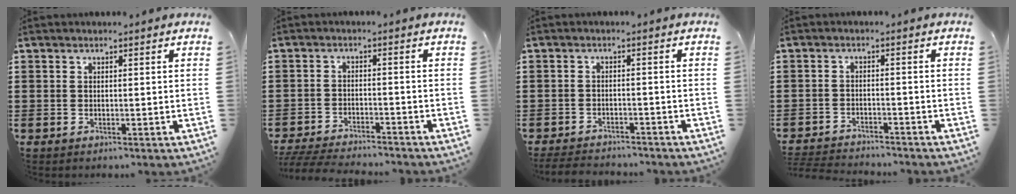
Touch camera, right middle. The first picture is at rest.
{"total": 4.4, "force": [-4.3, 0.2, 0.8], "torque": [-0.027, -0.005, -0.091]}
{"total": 2.8, "force": [-2.8, 0.3, 0.3], "torque": [-0.009, 0.001, -0.059]}
{"total": 2.9, "force": [-2.9, 0.1, 0.1], "torque": [-0.005, -0.002, -0.061]}